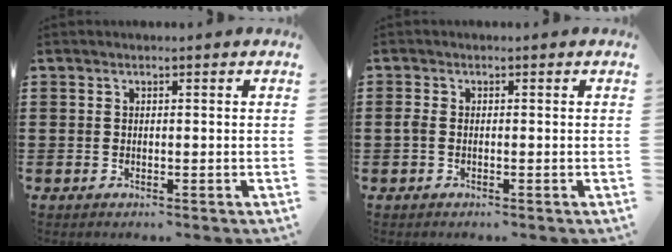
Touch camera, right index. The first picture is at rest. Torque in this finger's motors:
{"motor_torque": [1.32, 0.01, 0.06, 0.05]}